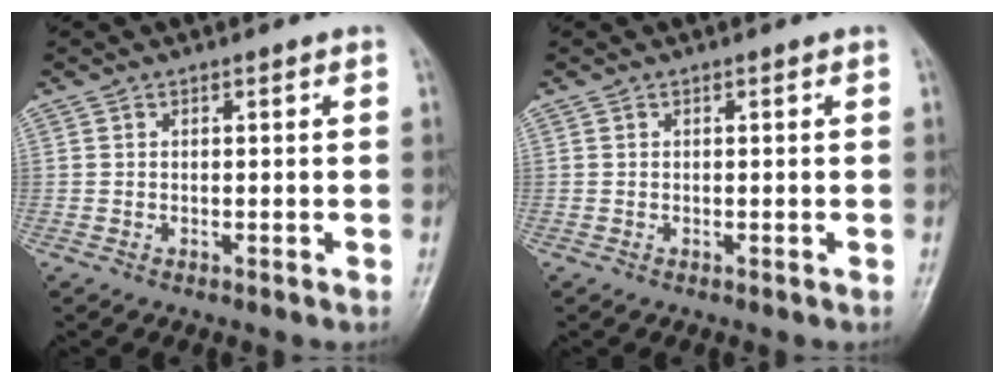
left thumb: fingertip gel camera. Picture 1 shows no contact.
{"total": 0.0}